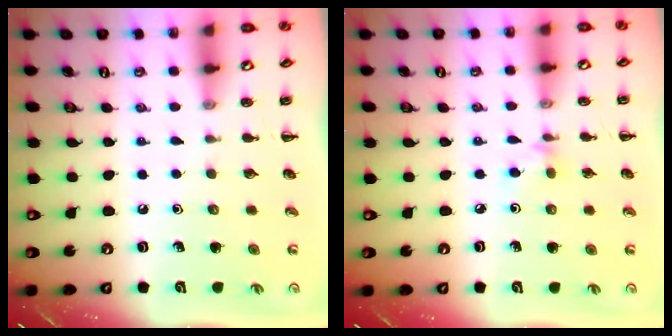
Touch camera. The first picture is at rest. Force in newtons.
{"total": 4.0, "press": 3.8, "slide": 1.2}